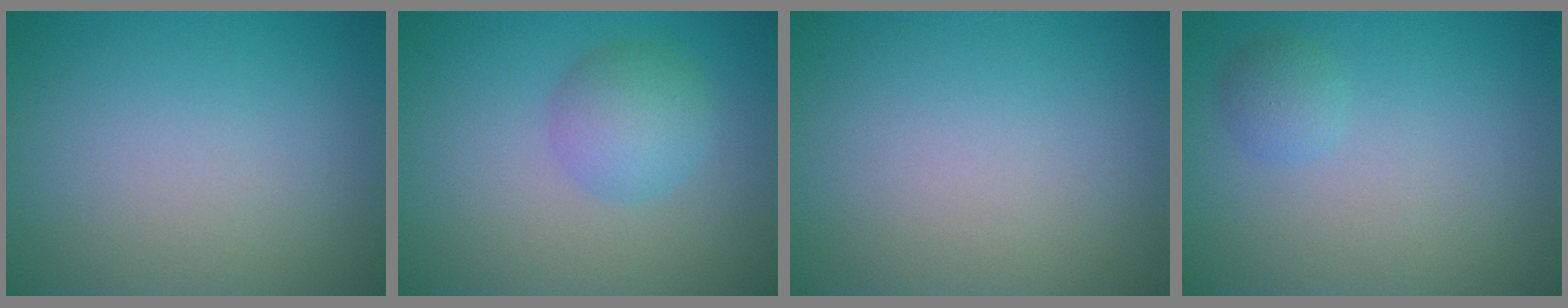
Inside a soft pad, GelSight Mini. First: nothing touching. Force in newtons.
{"total": 3.4, "press": 3.4, "slide": 0.2}
{"total": 0.0}
{"total": 1.3, "press": 1.3, "slide": 0.1}